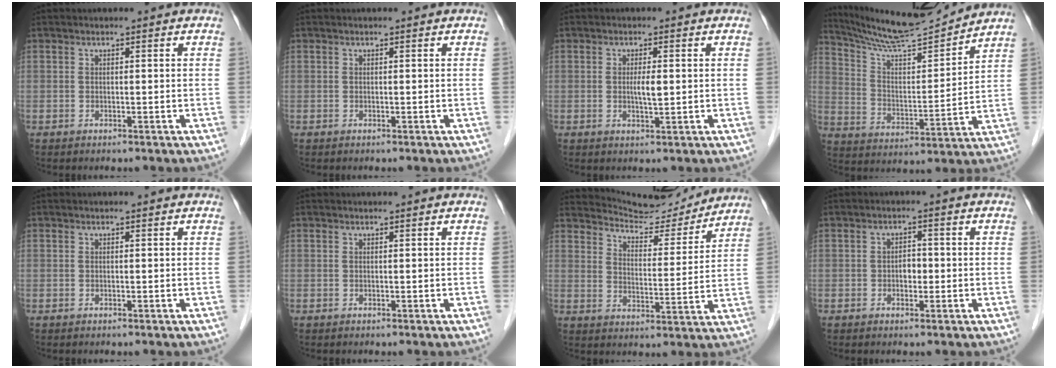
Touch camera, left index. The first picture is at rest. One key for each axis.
{"total": 0.0}
{"total": 2.2, "fx": -0.1, "fy": 0.4, "fz": 2.2, "tx": -0.041, "ty": -0.006, "tz": -0.001}
{"total": 14.0, "fx": 13.5, "fy": 0.0, "fz": 3.7, "tx": -0.076, "ty": -0.002, "tz": 0.233}
{"total": 0.0}
{"total": 0.0}
{"total": 11.3, "fx": 11.2, "fy": 1.2, "fz": 1.0, "tx": -0.021, "ty": -0.006, "tz": 0.163}
{"total": 1.9, "fx": -0.6, "fy": 1.2, "fz": 1.4, "tx": -0.017, "ty": 0.001, "tz": -0.011}